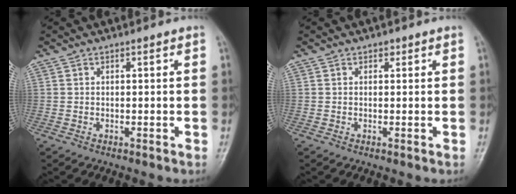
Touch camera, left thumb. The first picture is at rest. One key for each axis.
{"total": 0.7, "fx": 0.4, "fy": 0.5, "fz": 0.3, "tx": 0.002, "ty": -0.001, "tz": 0.003}